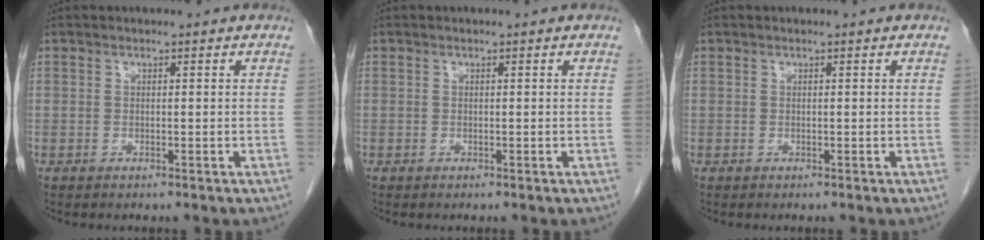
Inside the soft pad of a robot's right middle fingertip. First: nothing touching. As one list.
[{"total": 0.0}, {"total": 0.0}]